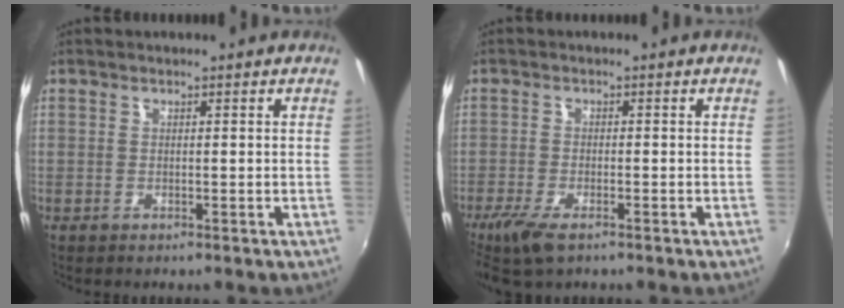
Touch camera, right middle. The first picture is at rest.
{"total": 6.2, "force": [-4.2, 2.1, 4.1], "torque": [-0.103, -0.024, -0.078]}